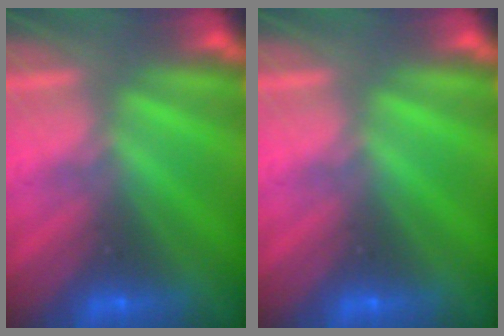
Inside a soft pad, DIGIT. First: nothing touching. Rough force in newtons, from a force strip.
{"total": 0.0}